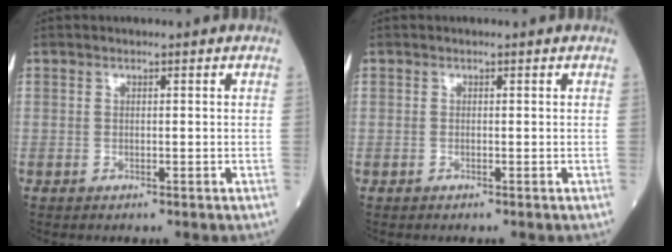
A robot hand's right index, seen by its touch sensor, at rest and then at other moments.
{"total": 0.0}